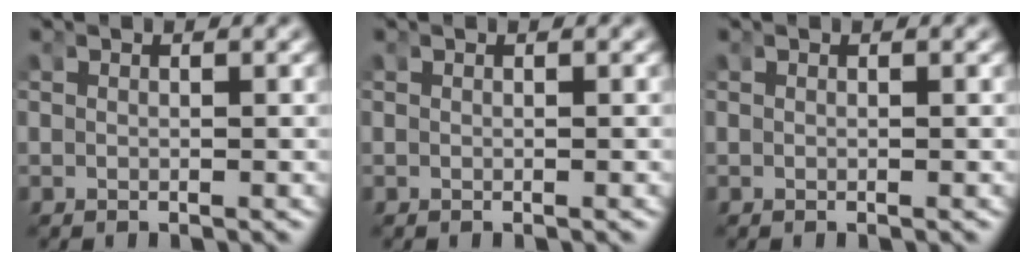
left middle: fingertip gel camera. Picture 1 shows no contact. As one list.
[{"total": 0.0}, {"total": 0.0}]